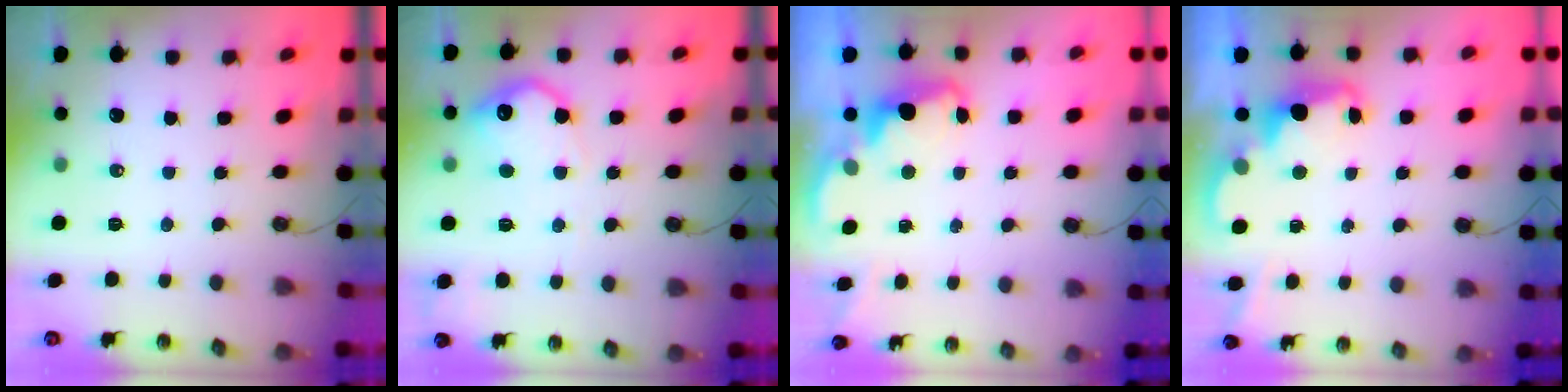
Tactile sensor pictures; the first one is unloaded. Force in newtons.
{"total": 14.5, "press": 14.5, "slide": 0.8}
{"total": 2.3, "press": 2.2, "slide": 0.7}
{"total": 2.4, "press": 2.3, "slide": 0.7}